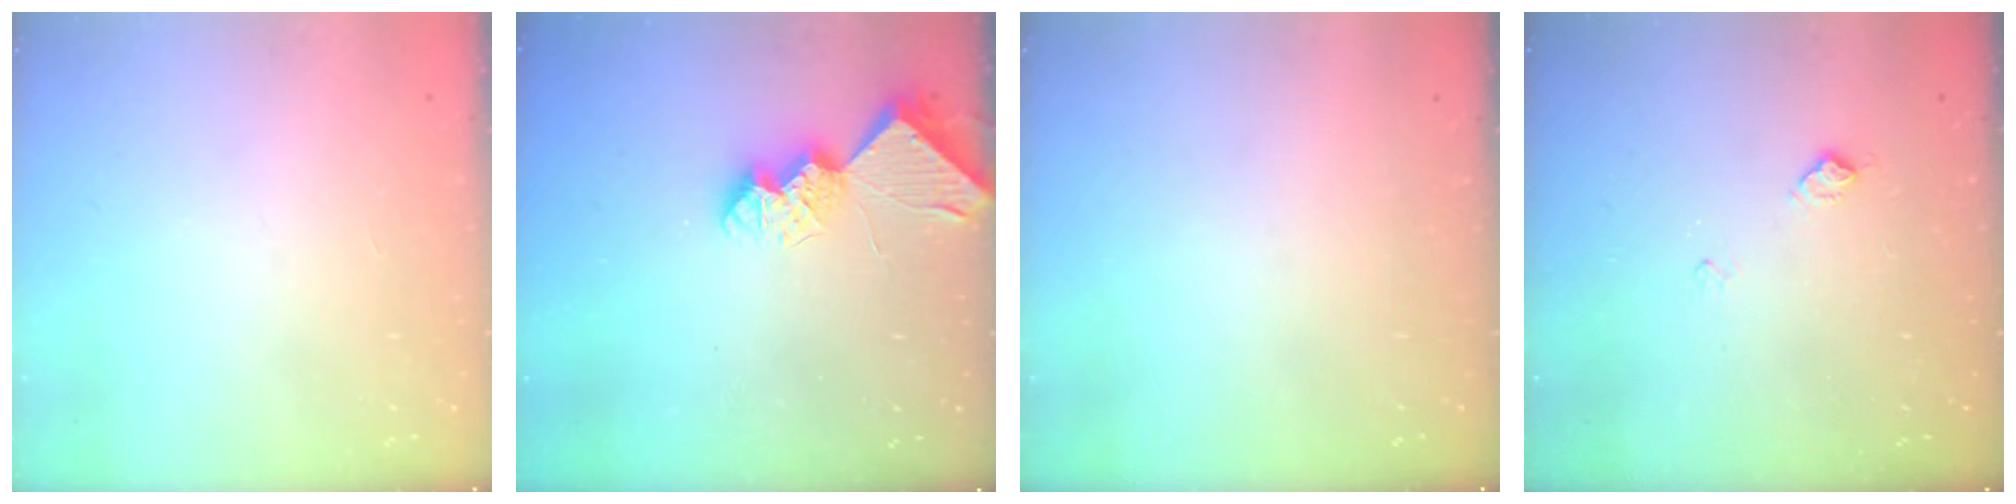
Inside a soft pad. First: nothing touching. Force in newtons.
{"total": 9.1, "press": 9.1, "slide": 0.4}
{"total": 0.0}
{"total": 6.7, "press": 6.7, "slide": 0.8}